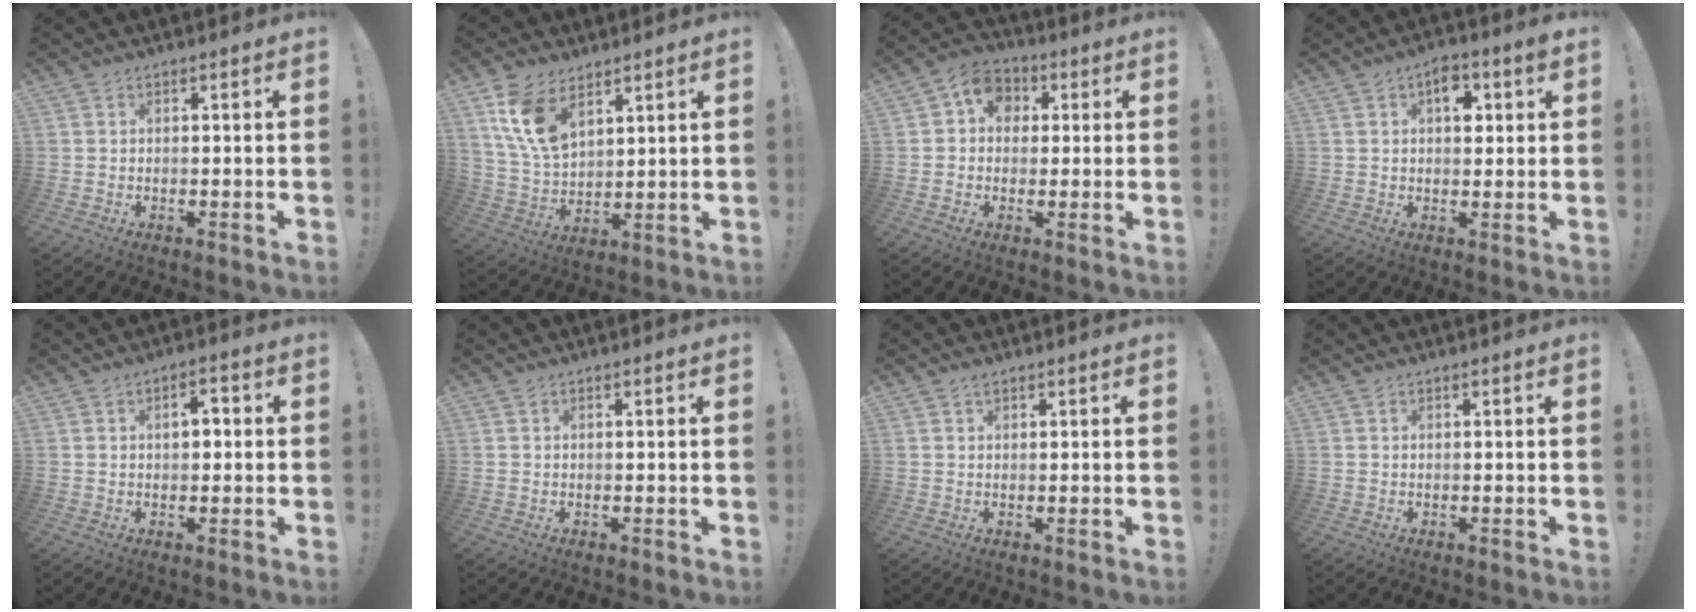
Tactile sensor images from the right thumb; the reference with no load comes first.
{"total": 12.2, "force": [7.0, 6.9, 7.2], "torque": [-0.147, -0.029, 0.134]}
{"total": 7.9, "force": [1.4, 6.9, 3.5], "torque": [-0.053, 0.009, 0.031]}
{"total": 6.6, "force": [2.2, 3.8, 4.9], "torque": [-0.052, -0.004, 0.032]}
{"total": 3.8, "force": [0.1, 2.4, 3.0], "torque": [-0.039, 0.006, -0.007]}
{"total": 0.0}
{"total": 0.8, "force": [0.7, 0.3, 0.3], "torque": [-0.007, 0.000, 0.013]}
{"total": 0.0}